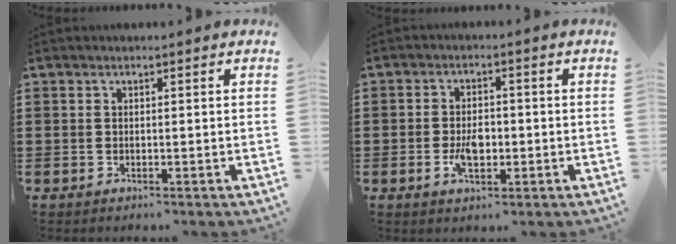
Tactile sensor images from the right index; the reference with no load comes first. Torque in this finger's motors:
{"motor_torque": [2.14, 0.00, 0.10, 0.01]}